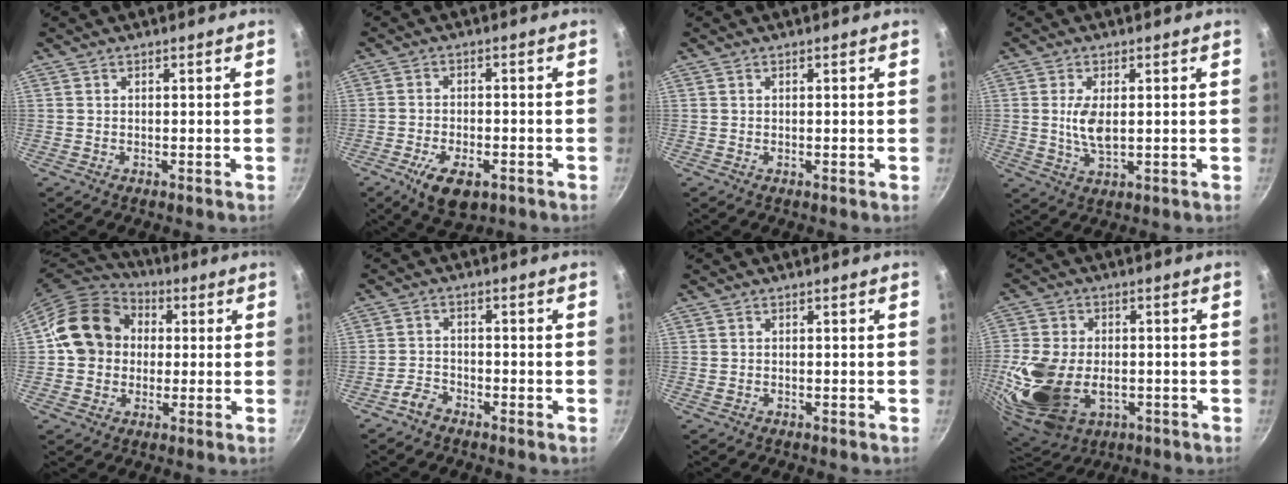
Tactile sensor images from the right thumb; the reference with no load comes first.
{"total": 8.7, "force": [-4.2, 4.3, 6.3], "torque": [-0.106, 0.010, -0.067]}
{"total": 0.0}
{"total": 5.9, "force": [0.6, 2.8, 5.2], "torque": [-0.101, -0.007, 0.013]}
{"total": 16.1, "force": [1.9, 13.7, 8.3], "torque": [-0.122, 0.031, 0.020]}
{"total": 3.1, "force": [-2.5, 1.5, 1.0], "torque": [-0.019, 0.027, -0.051]}
{"total": 0.7, "force": [-0.1, 0.6, 0.5], "torque": [-0.009, 0.001, -0.002]}
{"total": 20.5, "force": [-3.7, 13.9, 14.7], "torque": [-0.306, 0.005, -0.051]}